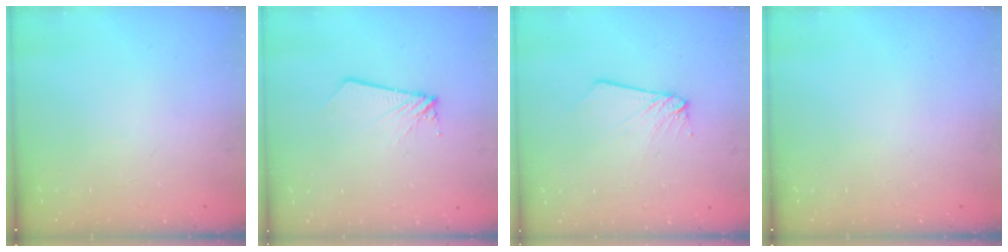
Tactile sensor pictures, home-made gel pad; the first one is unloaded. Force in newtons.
{"total": 2.2, "press": 2.2, "slide": 0.3}
{"total": 2.6, "press": 2.6, "slide": 0.3}
{"total": 0.0}